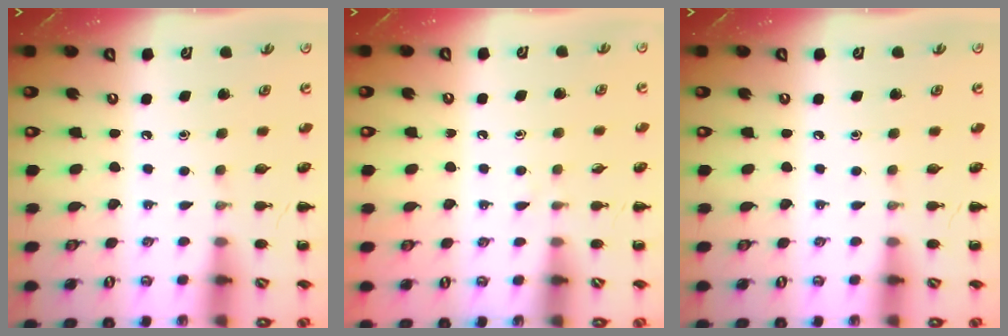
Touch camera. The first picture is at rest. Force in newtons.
{"total": 2.9, "press": 2.6, "slide": 1.4}
{"total": 0.0}